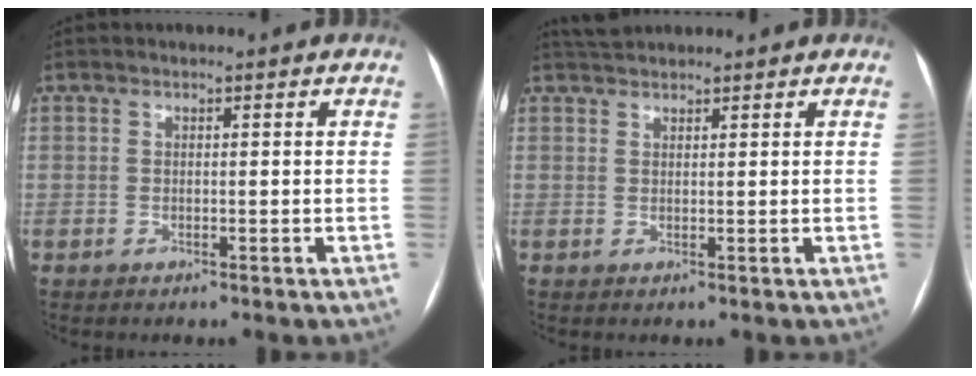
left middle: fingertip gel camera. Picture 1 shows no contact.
{"total": 3.0, "force": [2.8, 0.6, 0.8], "torque": [-0.018, 0.024, 0.053]}